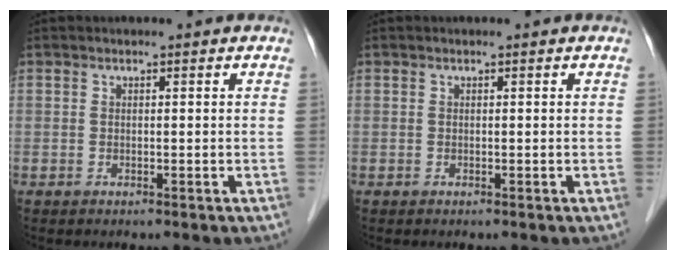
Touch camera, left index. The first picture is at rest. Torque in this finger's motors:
{"motor_torque": [0.02, 0.01, 0.00, 0.00]}